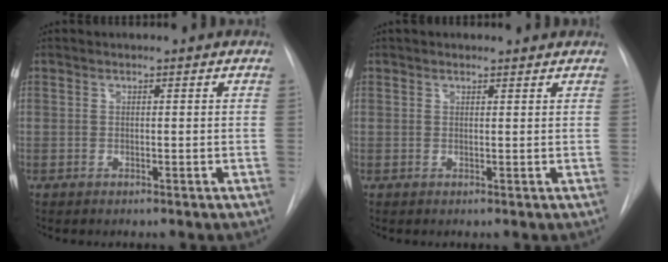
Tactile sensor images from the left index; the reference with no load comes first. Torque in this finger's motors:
{"motor_torque": [0.36, -0.31, -0.13, 0.04]}